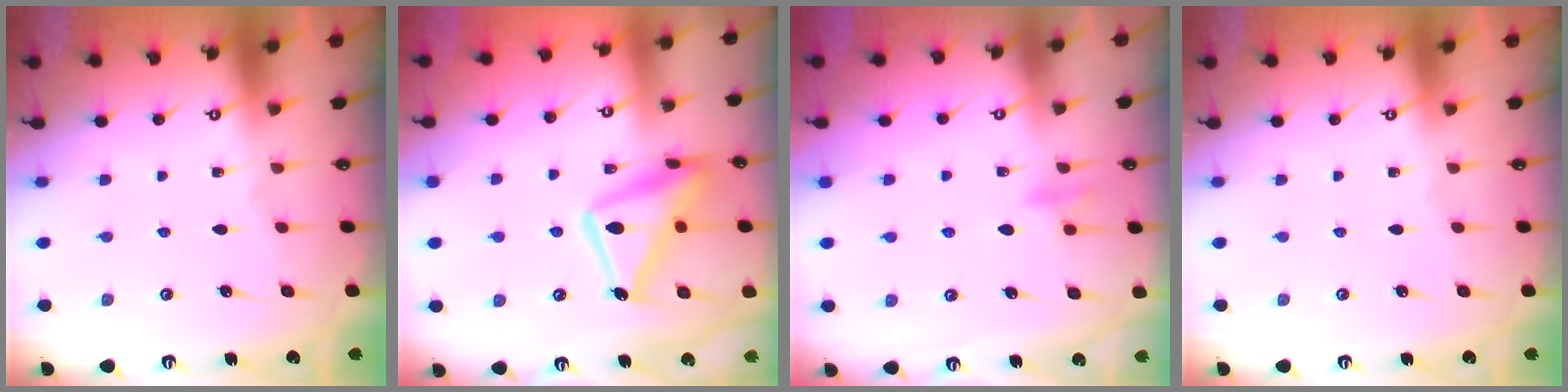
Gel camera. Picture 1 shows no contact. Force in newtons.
{"total": 16.9, "press": 16.8, "slide": 1.2}
{"total": 10.1, "press": 10.0, "slide": 1.7}
{"total": 0.0}